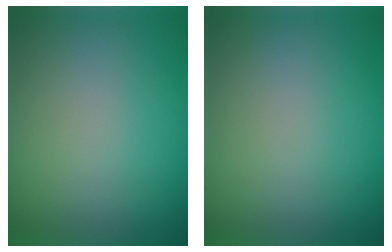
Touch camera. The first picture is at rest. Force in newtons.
{"total": 0.0}